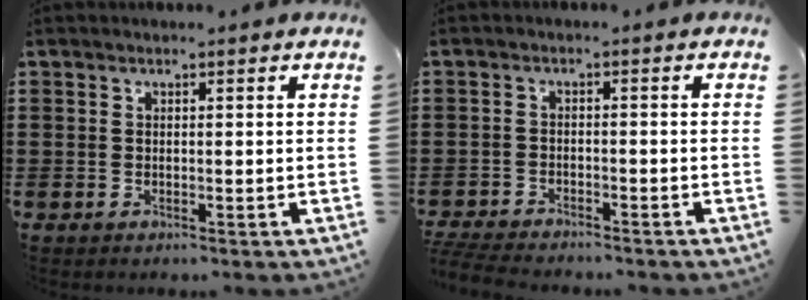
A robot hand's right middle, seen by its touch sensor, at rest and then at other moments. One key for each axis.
{"total": 3.6, "fx": -3.6, "fy": 0.1, "fz": 0.5, "tx": -0.024, "ty": -0.009, "tz": -0.078}